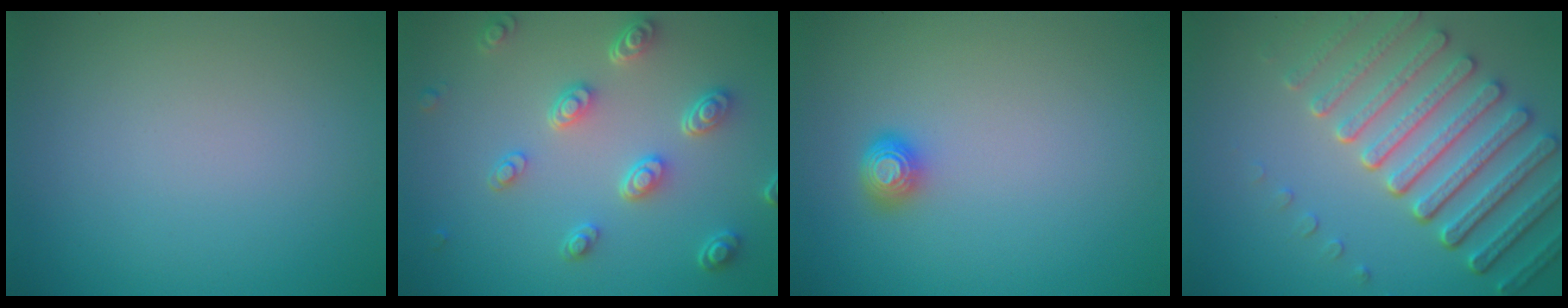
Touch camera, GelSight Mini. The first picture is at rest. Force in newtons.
{"total": 4.6, "press": 3.5, "slide": 3.0}
{"total": 1.6, "press": 1.2, "slide": 1.0}
{"total": 7.3, "press": 5.6, "slide": 4.7}